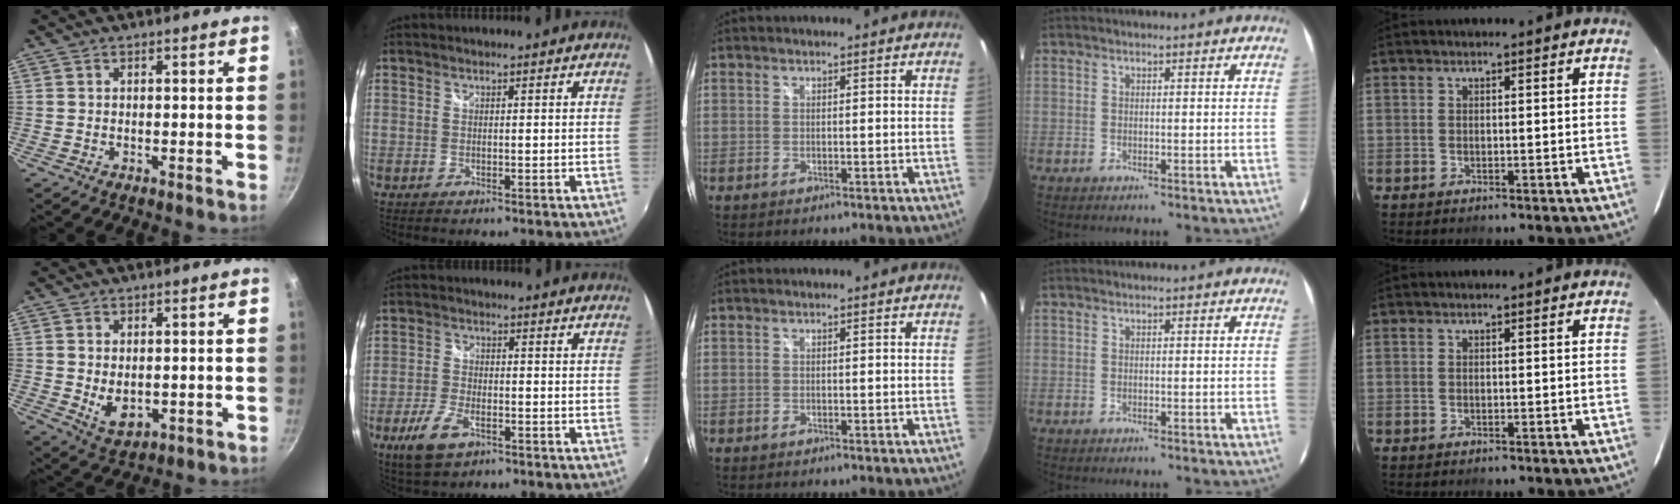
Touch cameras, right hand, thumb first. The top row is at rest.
{"thumb": {"total": 5.9, "force": [-0.1, 3.9, 4.4], "torque": [-0.068, -0.013, 0.011]}, "index": {"total": 7.6, "force": [-4.1, 3.5, 5.4], "torque": [-0.130, -0.010, -0.074]}}